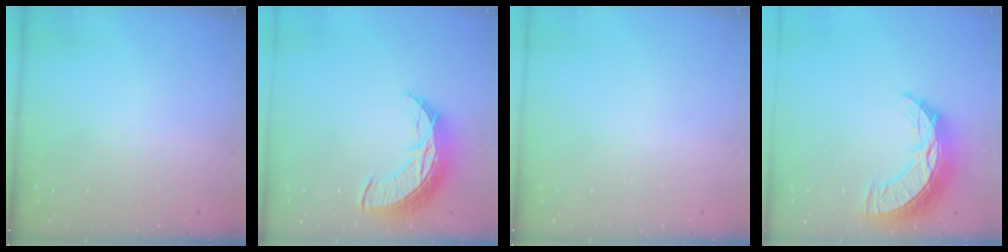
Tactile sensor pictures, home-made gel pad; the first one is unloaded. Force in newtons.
{"total": 11.2, "press": 11.1, "slide": 0.9}
{"total": 0.0}
{"total": 13.4, "press": 13.3, "slide": 0.9}